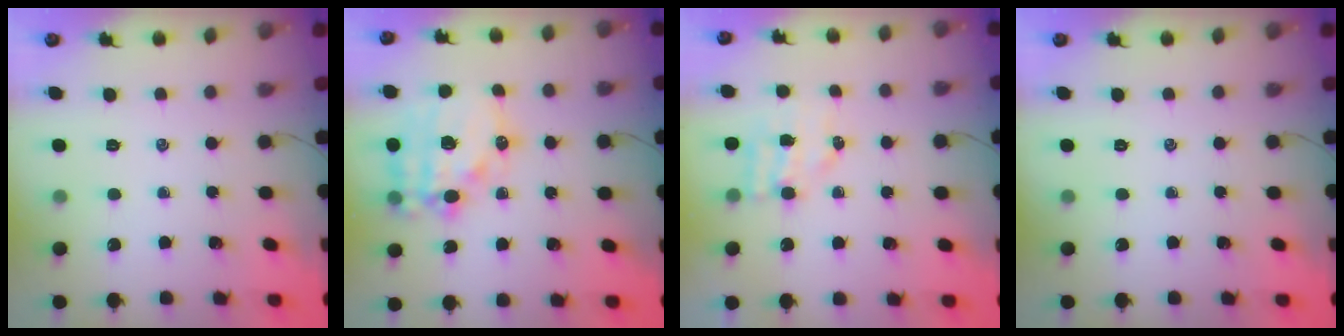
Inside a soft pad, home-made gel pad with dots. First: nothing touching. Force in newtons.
{"total": 16.8, "press": 16.4, "slide": 3.7}
{"total": 4.9, "press": 4.8, "slide": 0.8}
{"total": 0.0}